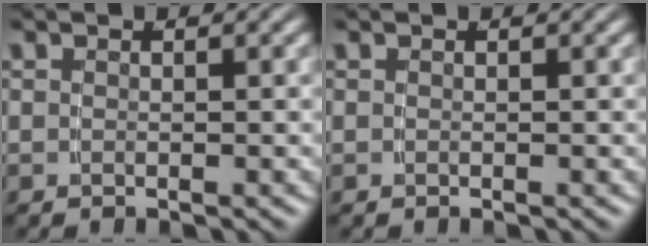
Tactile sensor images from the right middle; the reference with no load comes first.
{"total": 0.0}